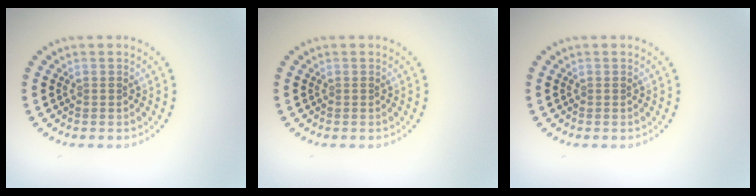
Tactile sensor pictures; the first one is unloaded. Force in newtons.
{"total": 0.0}
{"total": 0.0}